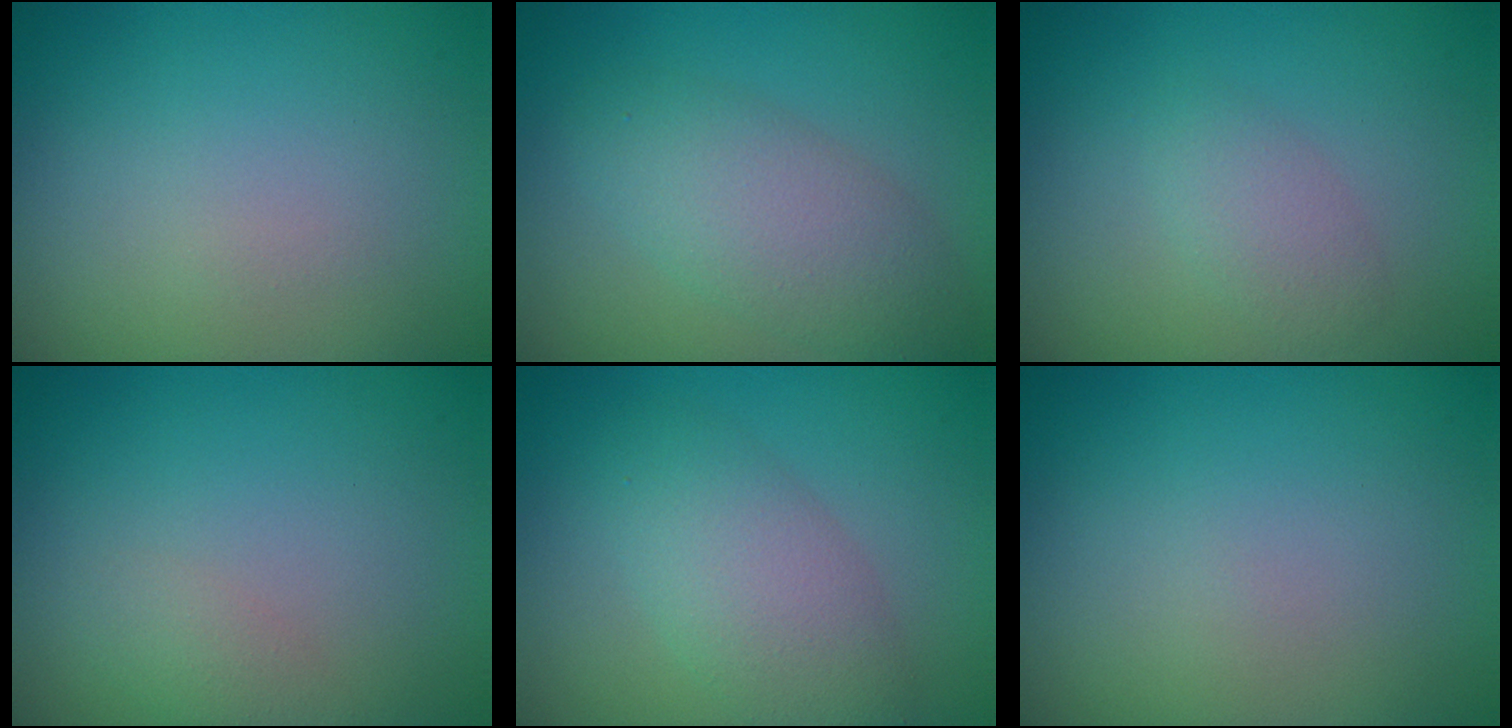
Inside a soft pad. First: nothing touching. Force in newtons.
{"total": 4.2, "press": 4.2, "slide": 0.2}
{"total": 1.8, "press": 1.8, "slide": 0.2}
{"total": 1.4, "press": 1.4, "slide": 0.1}
{"total": 4.2, "press": 4.2, "slide": 0.1}
{"total": 0.5, "press": 0.5, "slide": 0.1}